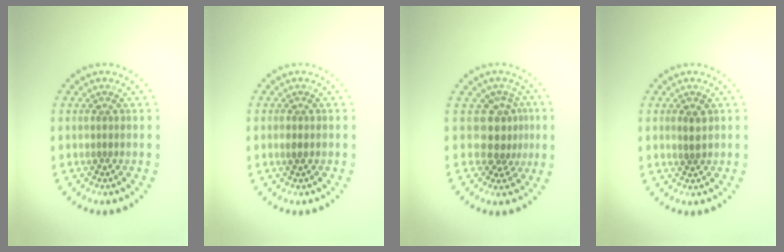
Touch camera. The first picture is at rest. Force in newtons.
{"total": 0.7, "press": 0.7, "slide": 0.0}
{"total": 2.9, "press": 2.0, "slide": 2.1}
{"total": 1.2, "press": 1.2, "slide": 0.4}